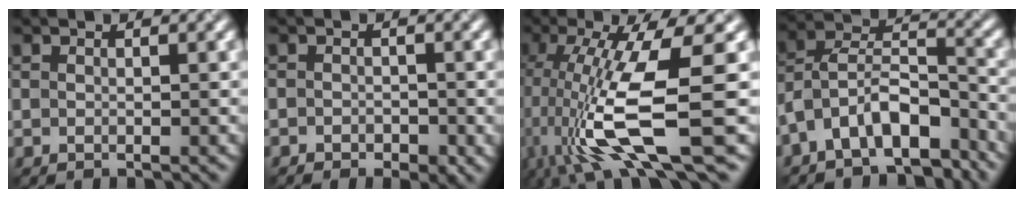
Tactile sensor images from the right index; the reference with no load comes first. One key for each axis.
{"total": 1.6, "fx": -1.4, "fy": 0.6, "fz": 0.5, "tx": -0.017, "ty": -0.004, "tz": -0.009}
{"total": 12.0, "fx": -3.2, "fy": 2.9, "fz": 11.2, "tx": -0.223, "ty": -0.012, "tz": -0.042}
{"total": 7.7, "fx": -5.6, "fy": 3.2, "fz": 4.1, "tx": -0.071, "ty": 0.013, "tz": -0.099}